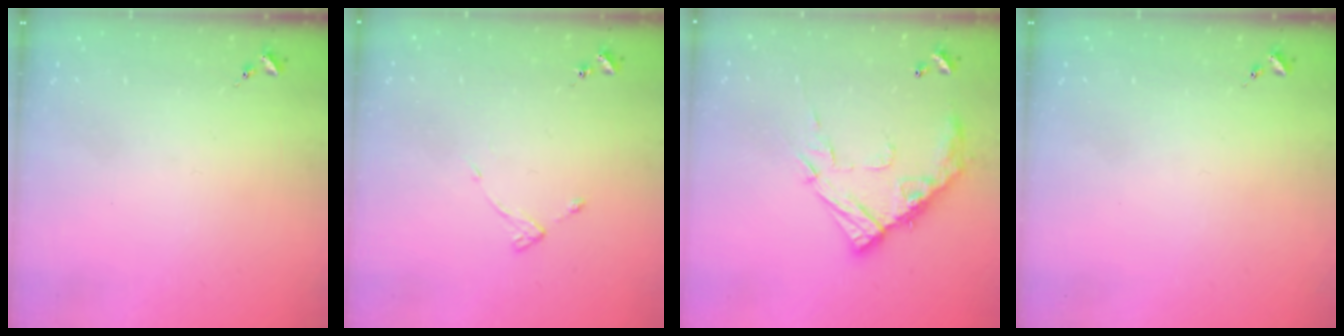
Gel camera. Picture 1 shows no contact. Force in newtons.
{"total": 4.1, "press": 4.1, "slide": 0.5}
{"total": 15.6, "press": 15.5, "slide": 1.2}
{"total": 0.0}